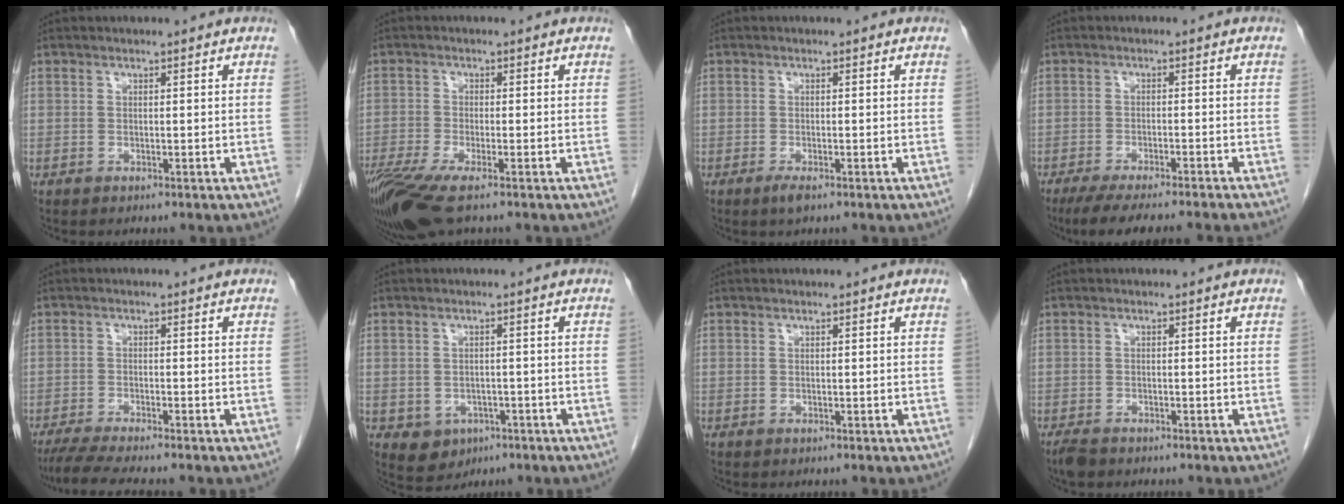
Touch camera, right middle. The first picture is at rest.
{"total": 8.5, "force": [-5.7, 1.7, 6.1], "torque": [-0.118, -0.019, -0.106]}
{"total": 1.5, "force": [-0.9, 0.3, 1.1], "torque": [-0.024, -0.004, -0.016]}
{"total": 10.8, "force": [-9.3, 0.0, 5.4], "torque": [-0.060, -0.021, -0.138]}
{"total": 6.7, "force": [-5.7, -0.3, 3.5], "torque": [-0.057, -0.021, -0.096]}
{"total": 4.3, "force": [-1.8, 3.6, 1.5], "torque": [-0.023, 0.001, -0.016]}
{"total": 0.0}
{"total": 2.2, "force": [-1.8, 0.7, 1.0], "torque": [-0.024, -0.005, -0.029]}